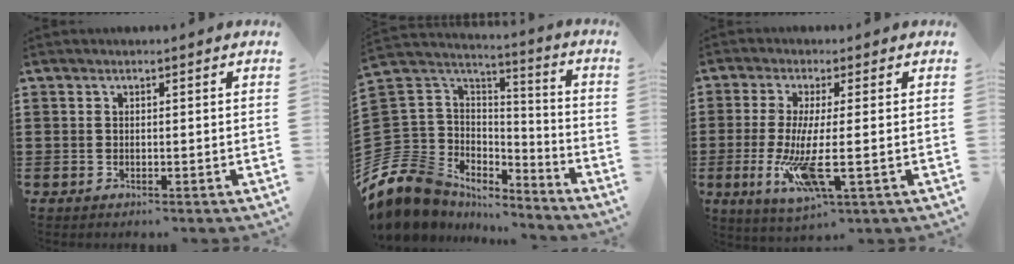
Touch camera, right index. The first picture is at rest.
{"total": 10.9, "force": [-7.2, 8.0, 2.1], "torque": [-0.103, -0.005, -0.140]}
{"total": 9.1, "force": [-1.8, 1.4, 8.9], "torque": [-0.196, -0.028, -0.035]}